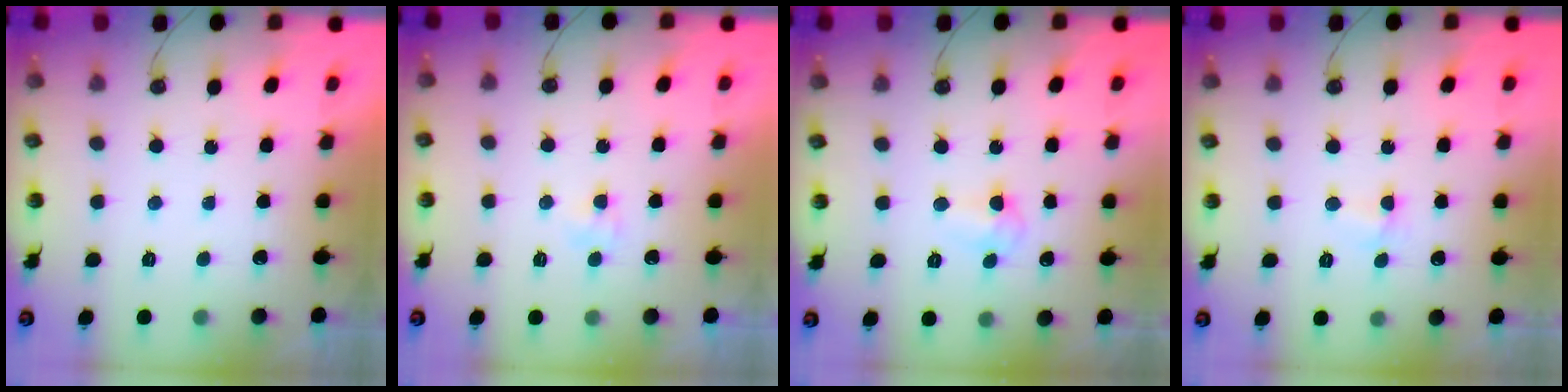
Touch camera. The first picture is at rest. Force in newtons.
{"total": 2.4, "press": 2.3, "slide": 0.3}
{"total": 3.5, "press": 3.5, "slide": 0.8}
{"total": 3.7, "press": 3.6, "slide": 0.6}